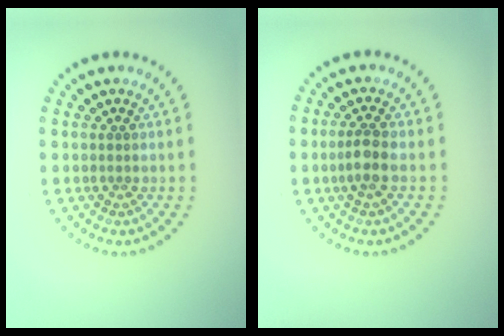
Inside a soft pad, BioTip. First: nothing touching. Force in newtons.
{"total": 2.0, "press": 1.8, "slide": 0.8}